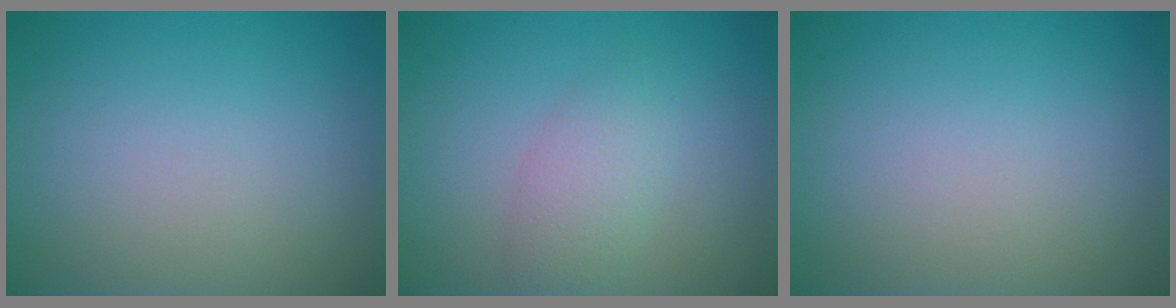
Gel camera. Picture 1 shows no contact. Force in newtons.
{"total": 2.6, "press": 2.6, "slide": 0.0}
{"total": 0.0}